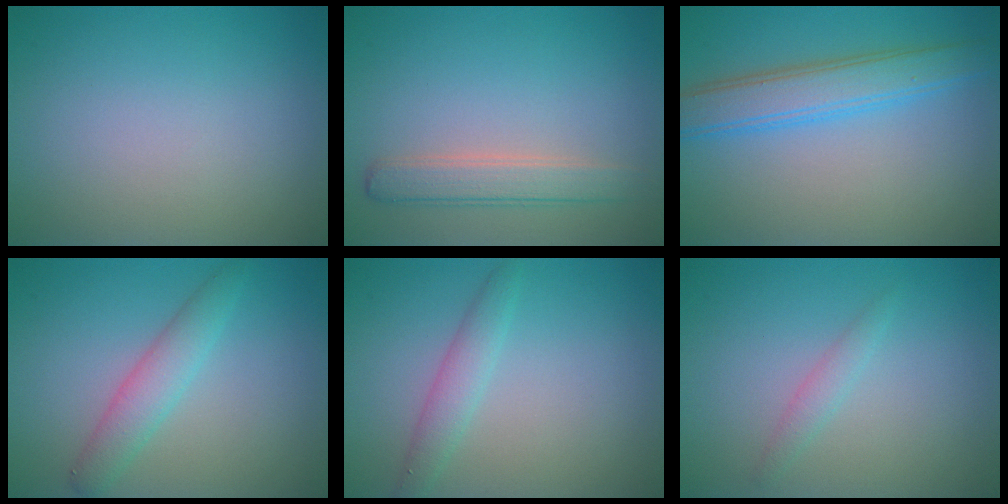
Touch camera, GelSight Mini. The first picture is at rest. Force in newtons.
{"total": 2.8, "press": 2.8, "slide": 0.1}
{"total": 4.5, "press": 4.5, "slide": 0.1}
{"total": 2.8, "press": 2.8, "slide": 0.1}
{"total": 2.0, "press": 2.0, "slide": 0.0}
{"total": 1.2, "press": 1.2, "slide": 0.0}